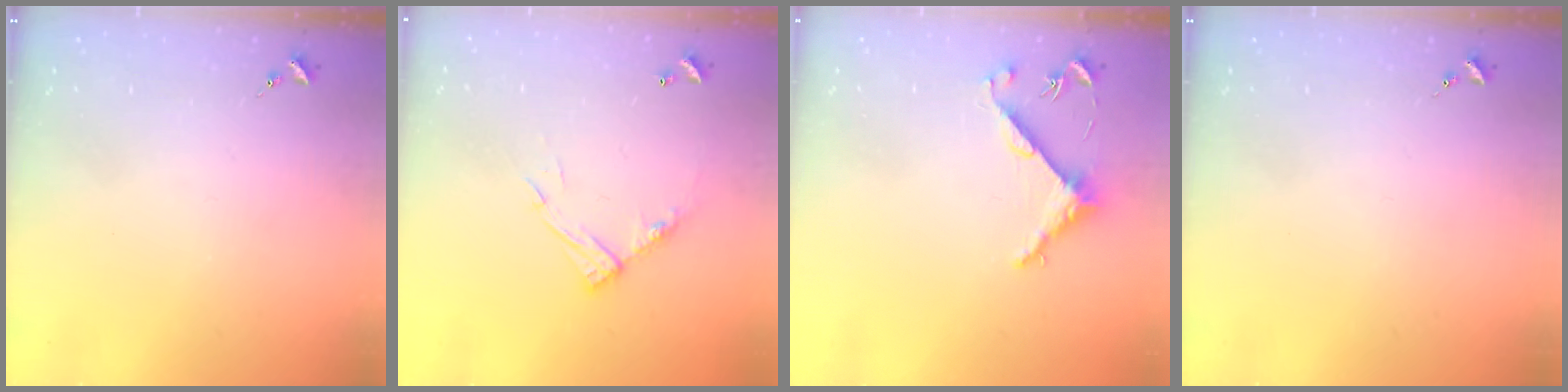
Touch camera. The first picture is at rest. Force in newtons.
{"total": 11.5, "press": 11.4, "slide": 0.8}
{"total": 5.6, "press": 5.6, "slide": 0.2}
{"total": 0.0}